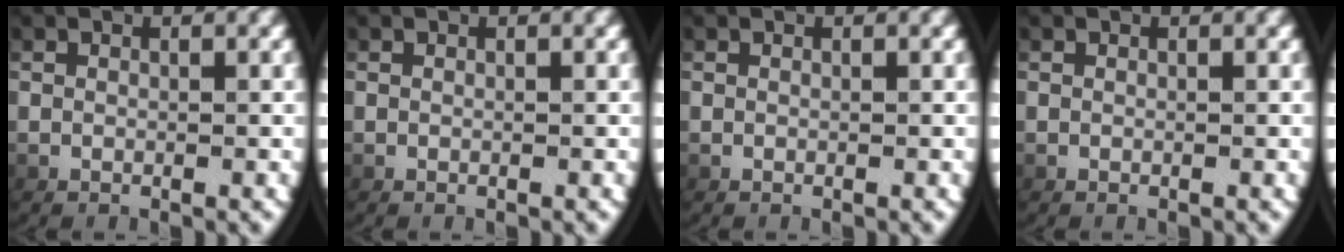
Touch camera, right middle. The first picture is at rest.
{"total": 0.0}
{"total": 0.0}
{"total": 0.0}